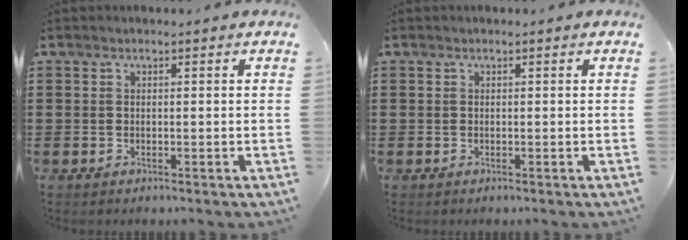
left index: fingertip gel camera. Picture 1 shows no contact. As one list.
[{"total": 0.0}]